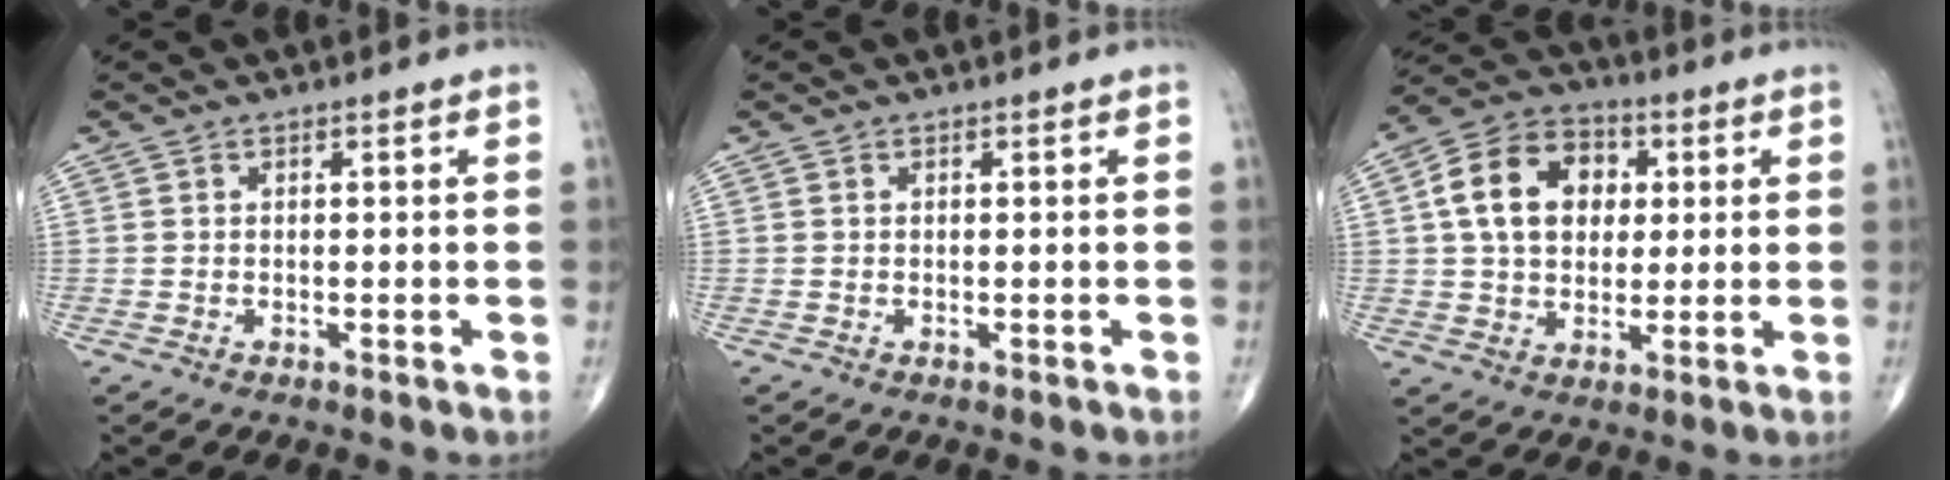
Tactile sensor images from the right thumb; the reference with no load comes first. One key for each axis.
{"total": 0.0}
{"total": 14.1, "fx": 2.7, "fy": 10.5, "fz": 9.0, "tx": -0.123, "ty": 0.011, "tz": 0.038}